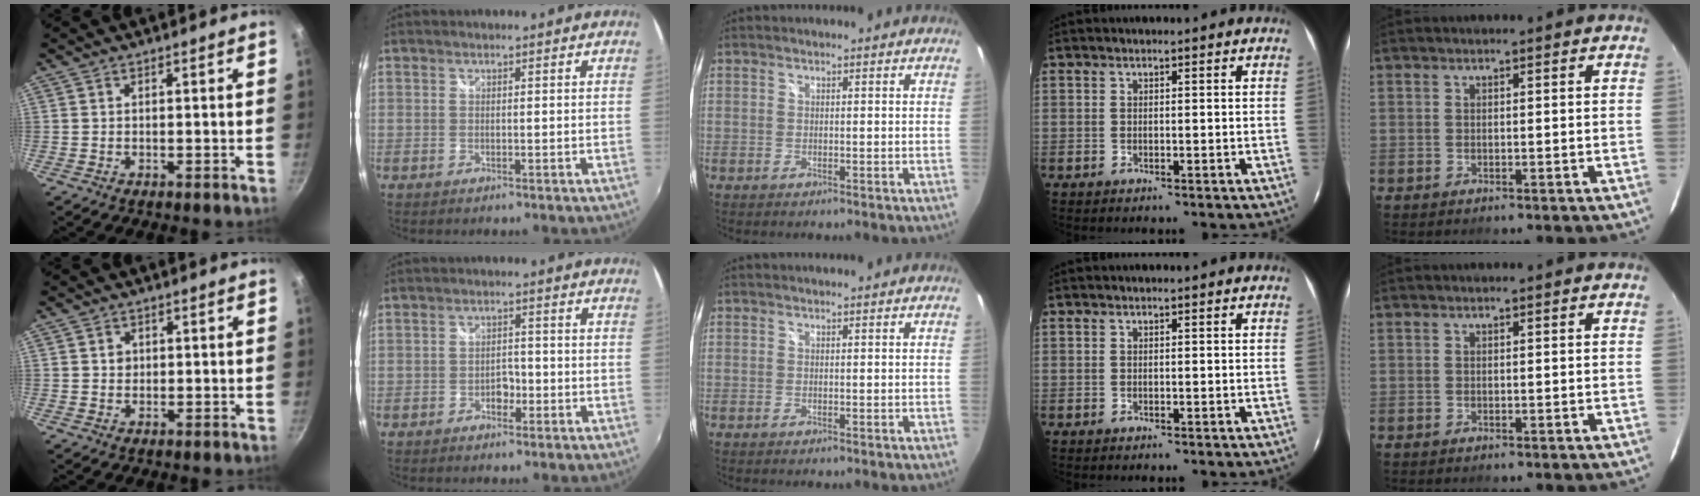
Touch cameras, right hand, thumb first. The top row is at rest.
{"thumb": {"total": 1.7, "force": [0.4, 1.6, 0.6], "torque": [-0.005, 0.004, 0.006]}, "index": {"total": 2.7, "force": [-1.3, 1.9, 1.5], "torque": [-0.026, 0.004, -0.022]}, "middle": {"total": 0.8, "force": [0.8, -0.2, 0.1], "torque": [-0.007, -0.001, 0.011]}}